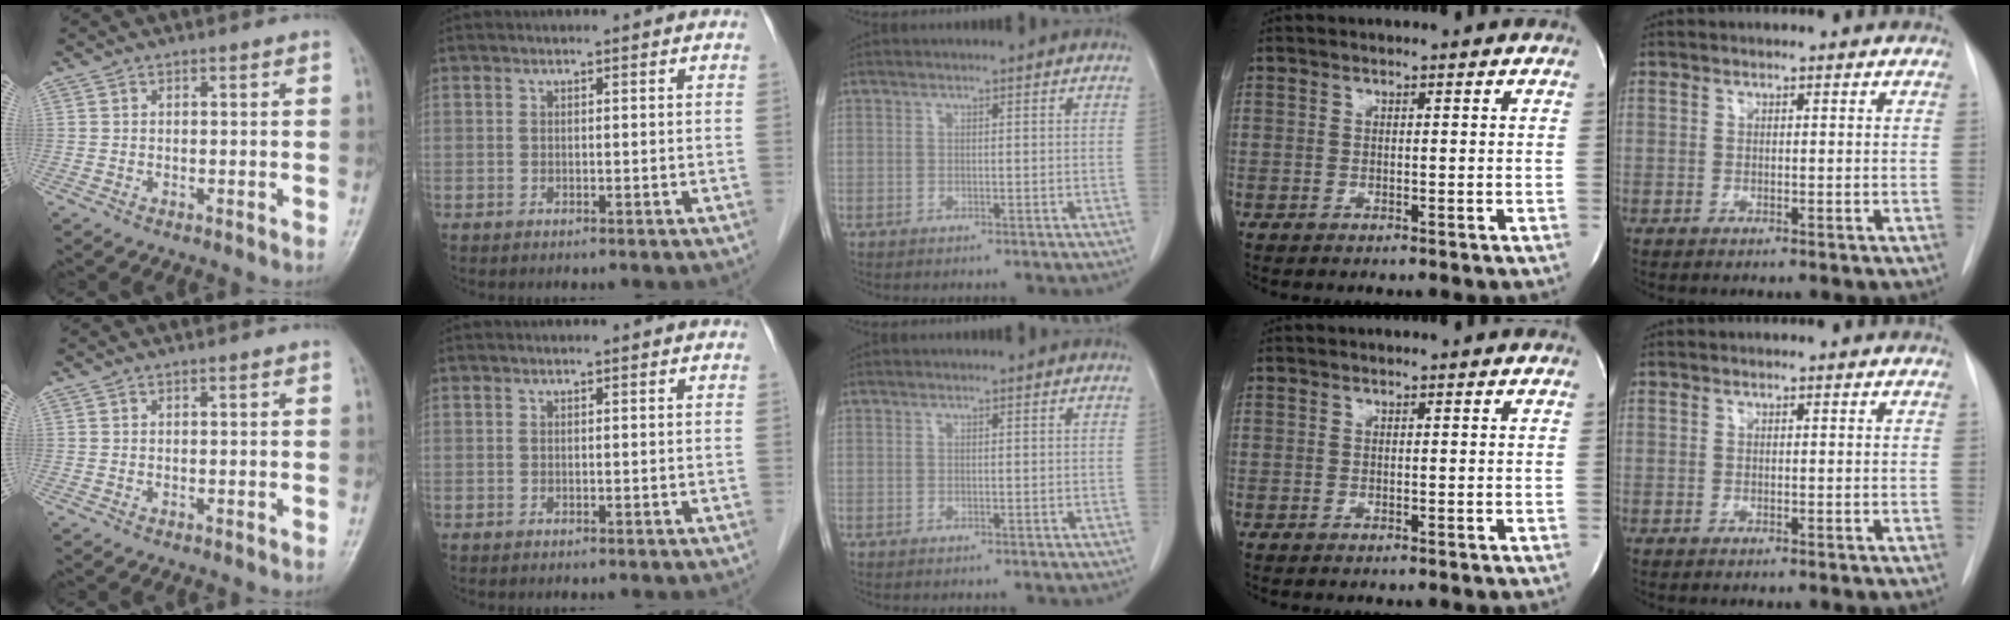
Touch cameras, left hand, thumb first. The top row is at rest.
{}